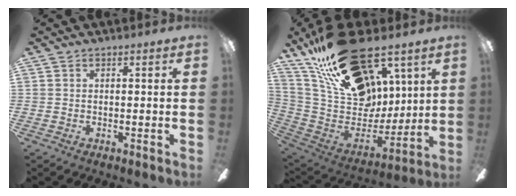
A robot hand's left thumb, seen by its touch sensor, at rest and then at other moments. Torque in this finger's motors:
{"motor_torque": [2.51, 2.50, 1.23, -1.54, 0.47]}